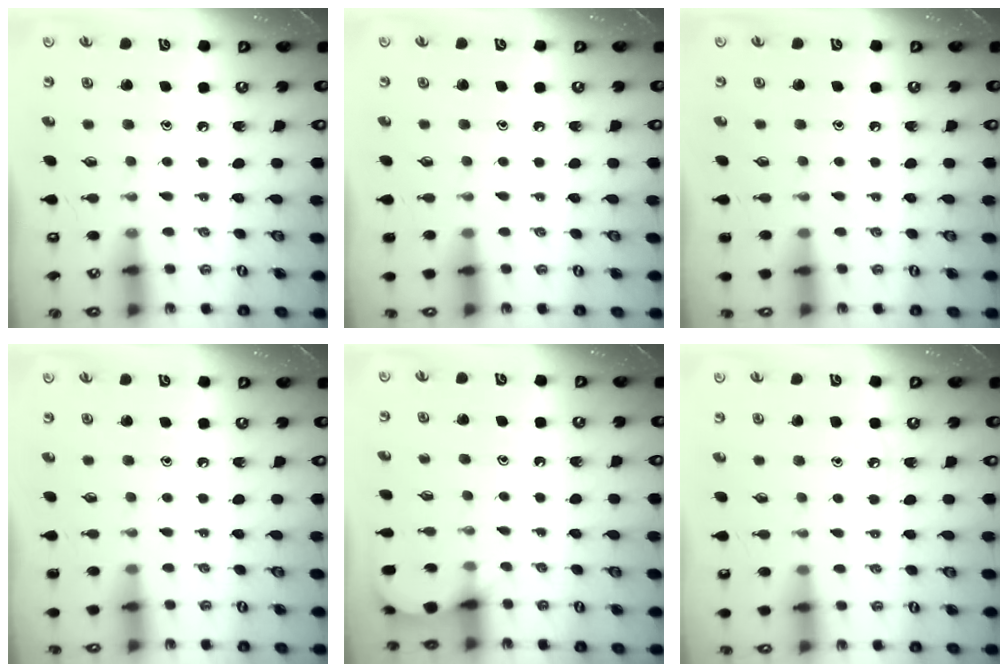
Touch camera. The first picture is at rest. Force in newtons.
{"total": 0.0}
{"total": 0.0}
{"total": 0.0}
{"total": 5.0, "press": 5.0, "slide": 0.4}
{"total": 4.4, "press": 4.3, "slide": 0.6}